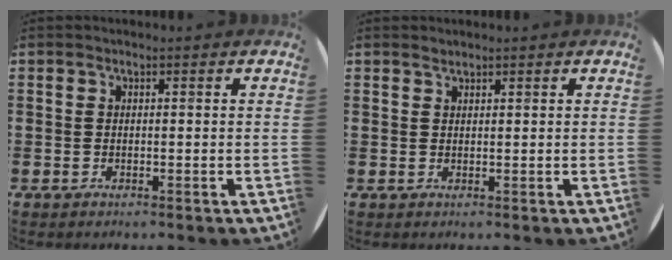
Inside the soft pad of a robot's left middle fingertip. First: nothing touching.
{"total": 0.7, "force": [0.7, 0.1, 0.0], "torque": [-0.001, 0.000, 0.013]}